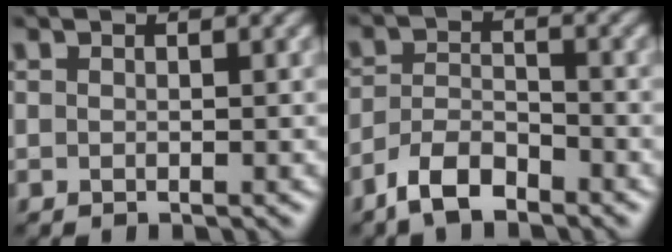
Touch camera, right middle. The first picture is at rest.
{"total": 4.0, "force": [-2.9, 1.5, 2.2], "torque": [-0.044, 0.000, -0.065]}